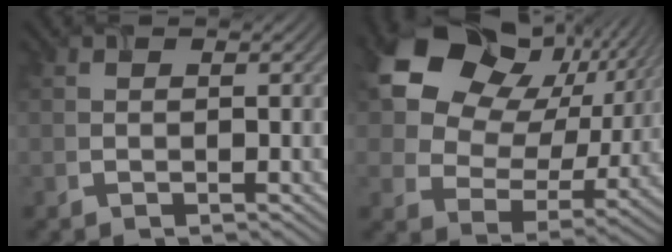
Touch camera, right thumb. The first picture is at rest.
{"total": 15.7, "force": [7.2, 11.3, 8.3], "torque": [-0.173, 0.020, 0.129]}